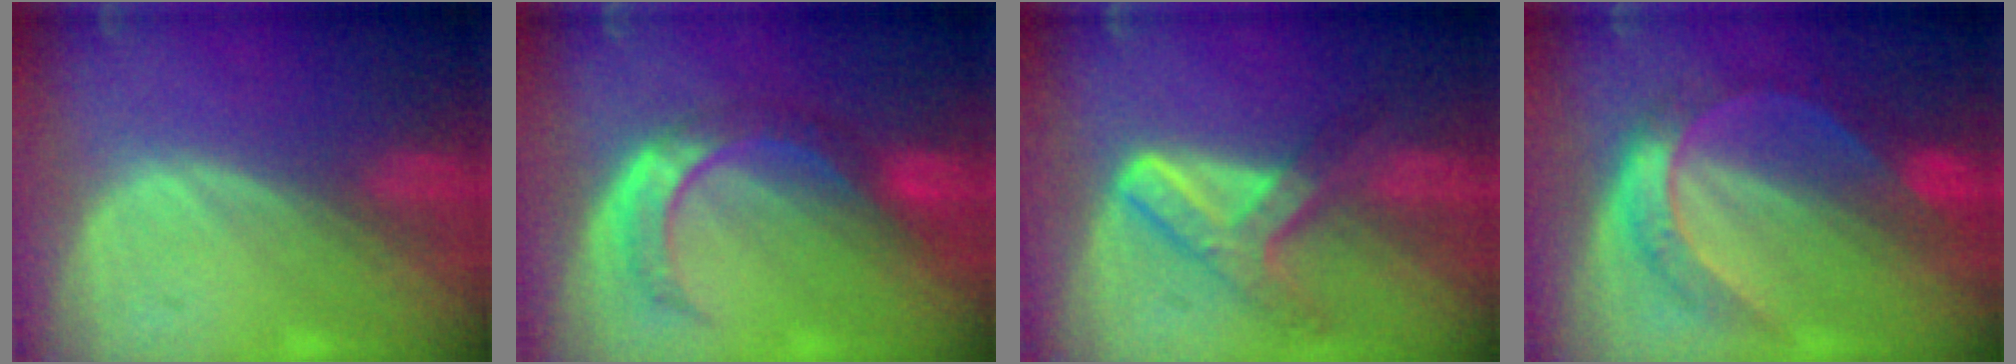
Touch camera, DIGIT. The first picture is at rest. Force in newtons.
{"total": 6.8, "press": 6.6, "slide": 1.7}
{"total": 7.3, "press": 6.2, "slide": 3.9}
{"total": 7.0, "press": 7.0, "slide": 0.6}